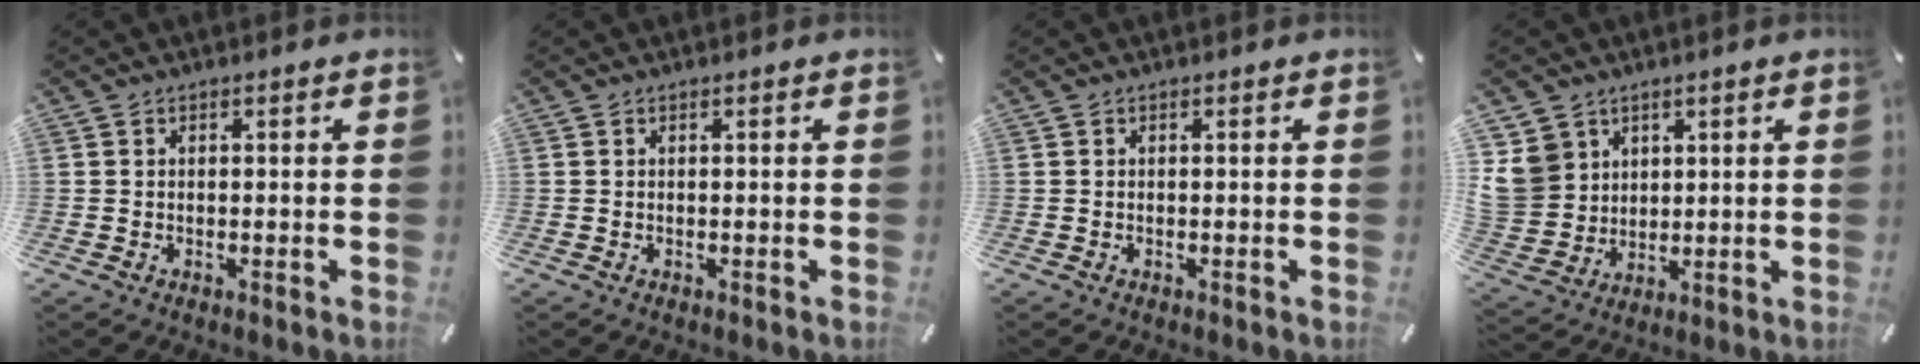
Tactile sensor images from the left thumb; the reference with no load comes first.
{"total": 0.0}
{"total": 0.0}
{"total": 9.6, "force": [3.9, 8.6, 1.3], "torque": [-0.046, -0.021, 0.081]}